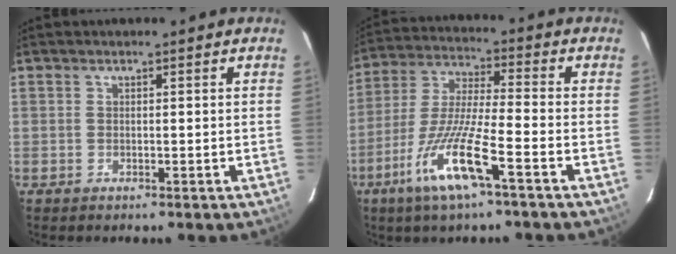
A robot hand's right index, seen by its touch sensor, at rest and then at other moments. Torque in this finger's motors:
{"motor_torque": [1.36, -0.78, 0.63, 0.21]}